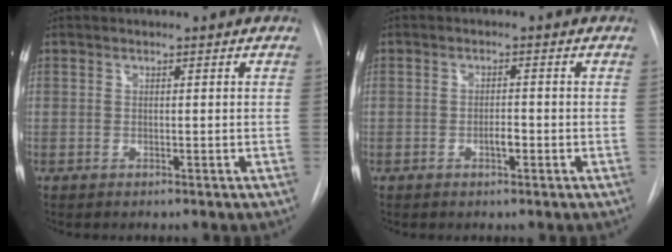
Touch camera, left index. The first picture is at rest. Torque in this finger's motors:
{"motor_torque": [0.11, 0.06, 0.04, 0.01]}